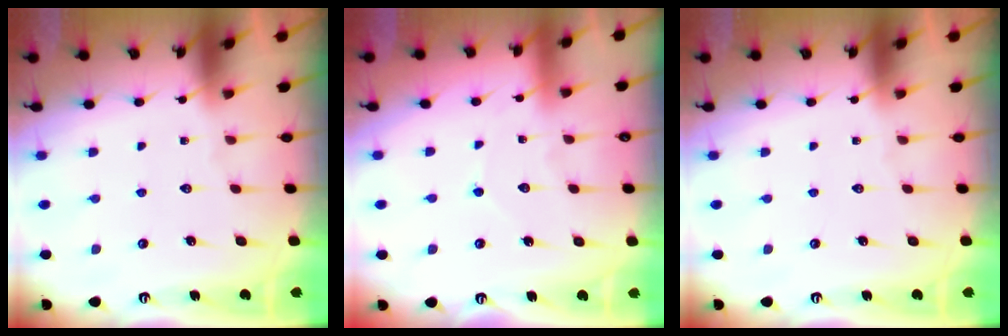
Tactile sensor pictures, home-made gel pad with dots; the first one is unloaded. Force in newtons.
{"total": 4.4, "press": 4.4, "slide": 0.4}
{"total": 0.0}